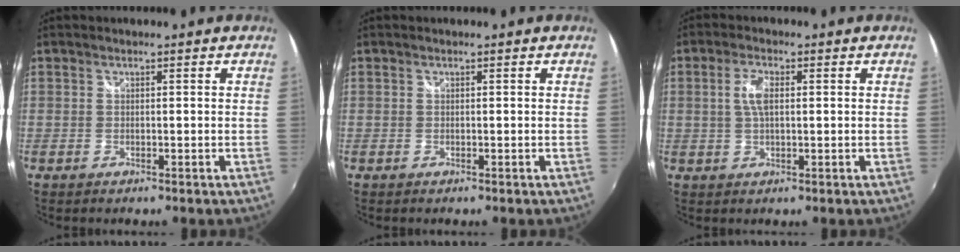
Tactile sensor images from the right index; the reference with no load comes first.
{"total": 0.0}
{"total": 4.0, "force": [0.6, 1.7, 3.6], "torque": [-0.070, 0.004, 0.013]}